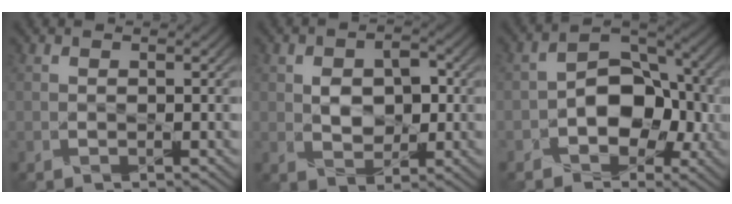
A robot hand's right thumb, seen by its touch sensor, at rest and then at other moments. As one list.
[{"total": 4.8, "force": [0.2, 3.4, 3.4], "torque": [-0.059, 0.000, 0.001]}, {"total": 8.2, "force": [-2.2, 5.8, 5.4], "torque": [-0.078, 0.003, -0.044]}]